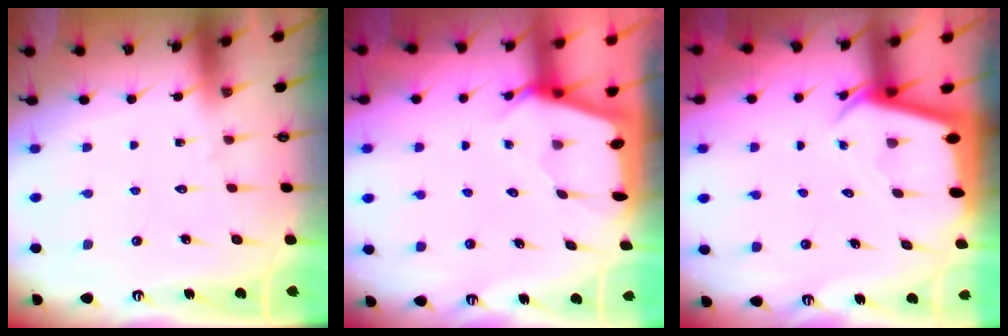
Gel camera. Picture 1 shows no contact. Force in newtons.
{"total": 2.3, "press": 2.3, "slide": 0.3}
{"total": 2.5, "press": 2.5, "slide": 0.3}